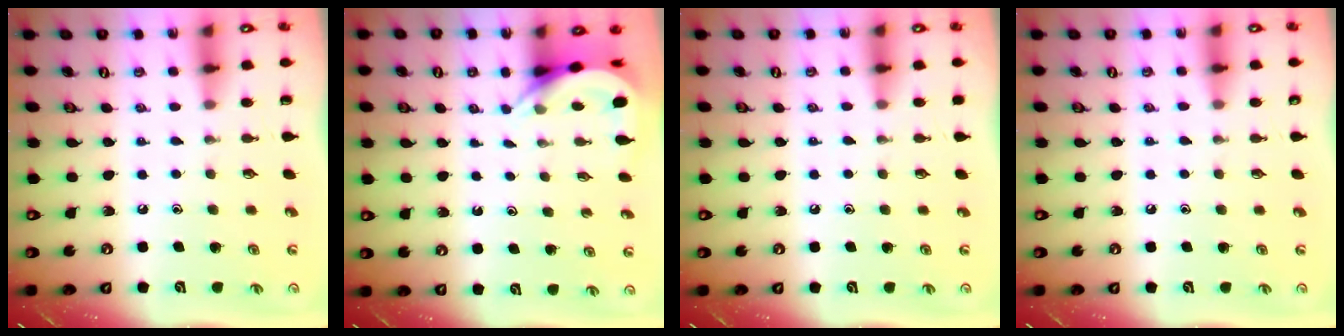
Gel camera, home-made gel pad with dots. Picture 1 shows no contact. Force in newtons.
{"total": 4.7, "press": 4.7, "slide": 0.3}
{"total": 4.4, "press": 4.3, "slide": 0.7}
{"total": 4.8, "press": 4.8, "slide": 0.7}